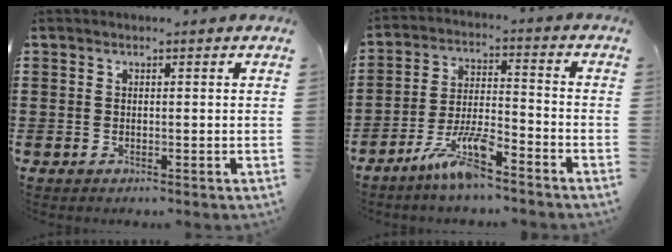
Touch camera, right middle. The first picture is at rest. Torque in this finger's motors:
{"motor_torque": [2.14, 0.00, 0.58, 0.21]}